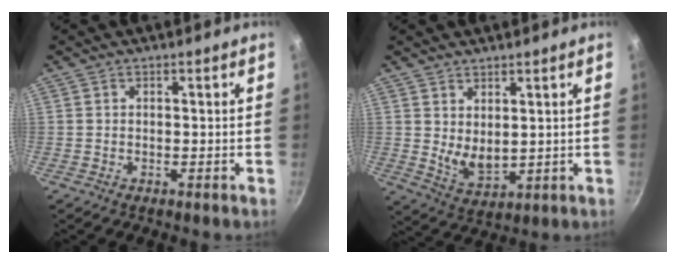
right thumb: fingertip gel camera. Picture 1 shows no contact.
{"total": 5.8, "force": [2.4, 3.1, 4.3], "torque": [-0.067, -0.029, 0.053]}